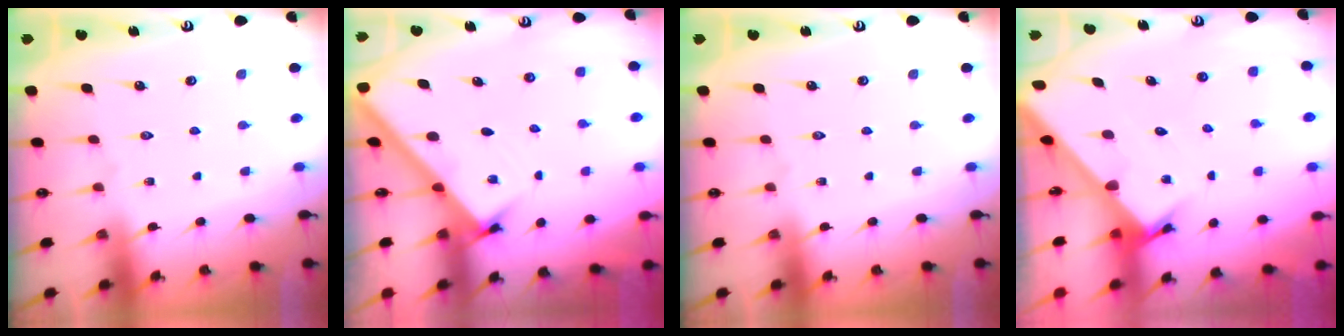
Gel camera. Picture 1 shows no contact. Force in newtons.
{"total": 2.9, "press": 2.9, "slide": 0.4}
{"total": 0.0}
{"total": 2.5, "press": 2.5, "slide": 0.2}